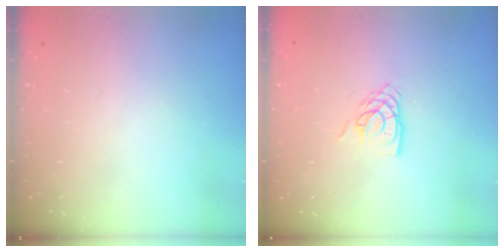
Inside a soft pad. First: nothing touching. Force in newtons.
{"total": 7.4, "press": 7.3, "slide": 0.5}